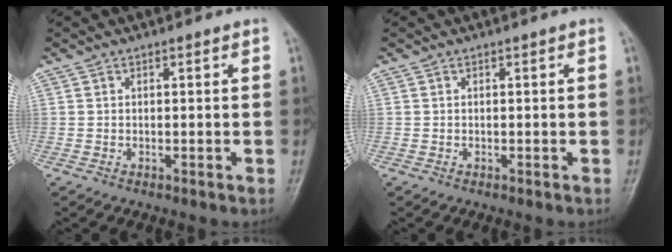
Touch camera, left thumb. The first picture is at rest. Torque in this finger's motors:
{"motor_torque": [0.00, 0.00, -0.05, -0.05, 0.00]}